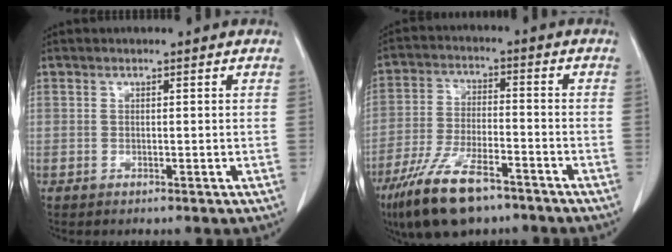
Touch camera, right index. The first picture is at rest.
{"total": 14.0, "force": [-9.4, 4.6, 9.4], "torque": [-0.191, -0.017, -0.167]}